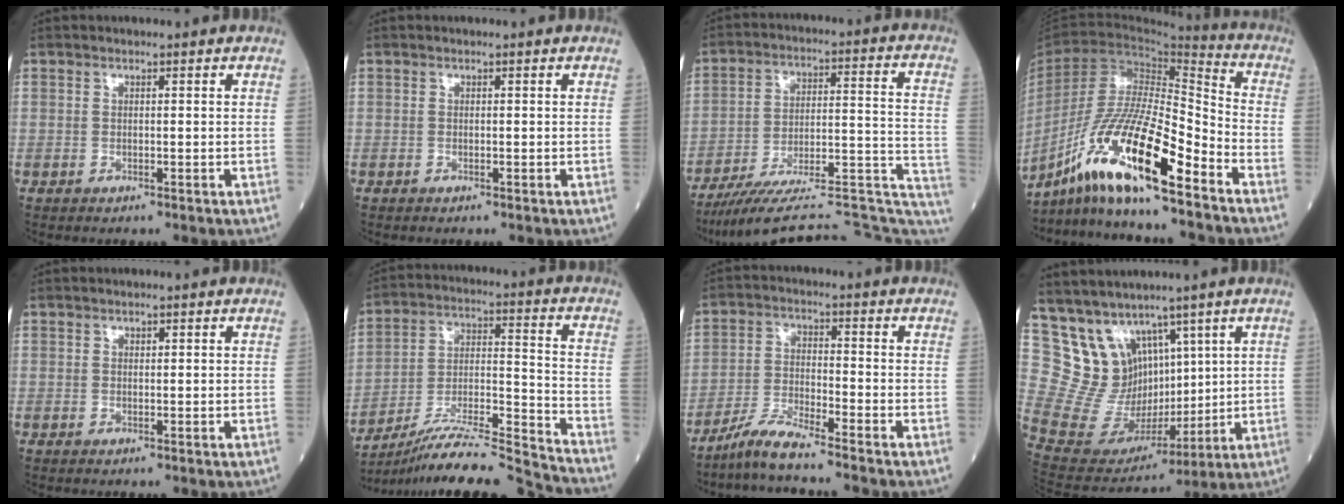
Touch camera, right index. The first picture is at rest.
{"total": 0.0}
{"total": 24.7, "force": [-21.9, 2.8, 11.1], "torque": [-0.091, 0.030, -0.307]}
{"total": 17.2, "force": [-11.3, 1.2, 12.9], "torque": [-0.249, -0.018, -0.210]}
{"total": 0.6, "force": [0.3, 0.4, 0.4], "torque": [-0.004, -0.001, 0.003]}
{"total": 18.9, "force": [-17.7, -1.5, 6.5], "torque": [-0.124, -0.002, -0.300]}
{"total": 5.6, "force": [-5.1, -0.9, 2.1], "torque": [-0.047, -0.023, -0.105]}
{"total": 11.7, "force": [7.5, 8.1, 3.9], "torque": [-0.095, 0.039, 0.174]}